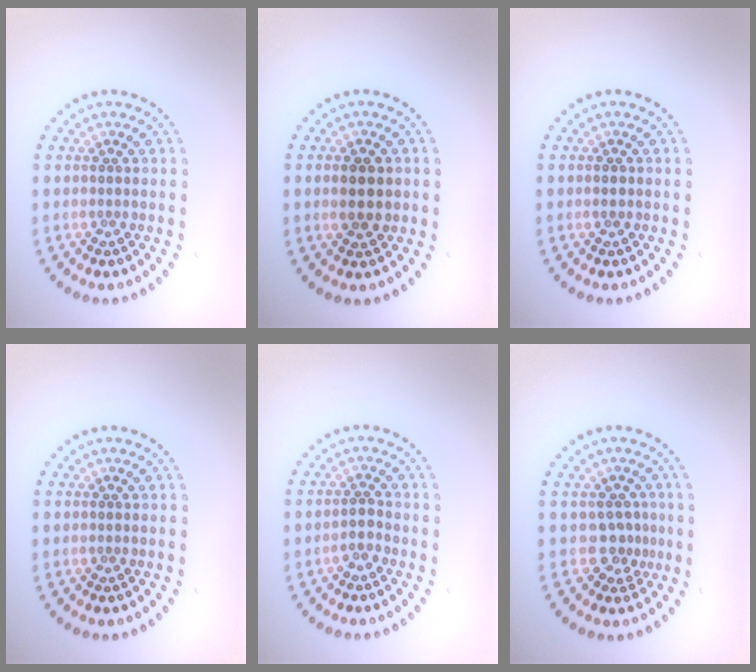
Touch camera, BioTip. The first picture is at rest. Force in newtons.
{"total": 2.7, "press": 2.7, "slide": 0.2}
{"total": 1.0, "press": 1.0, "slide": 0.0}
{"total": 0.0}
{"total": 1.2, "press": 0.9, "slide": 0.7}
{"total": 2.2, "press": 1.5, "slide": 1.6}